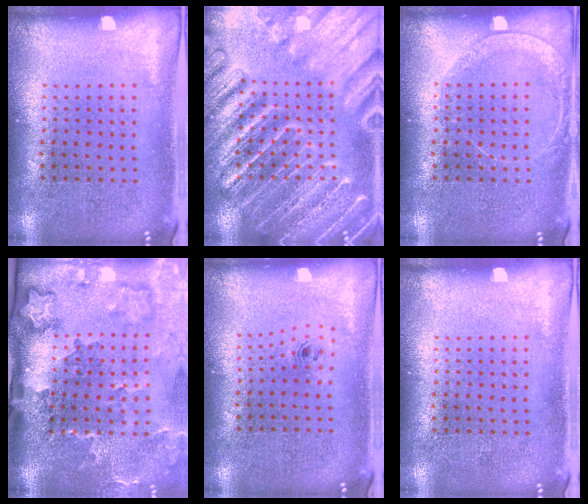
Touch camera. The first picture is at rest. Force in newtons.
{"total": 6.2, "press": 6.1, "slide": 0.8}
{"total": 1.4, "press": 1.4, "slide": 0.1}
{"total": 3.5, "press": 2.4, "slide": 2.6}
{"total": 0.7, "press": 0.4, "slide": 0.6}
{"total": 0.0}